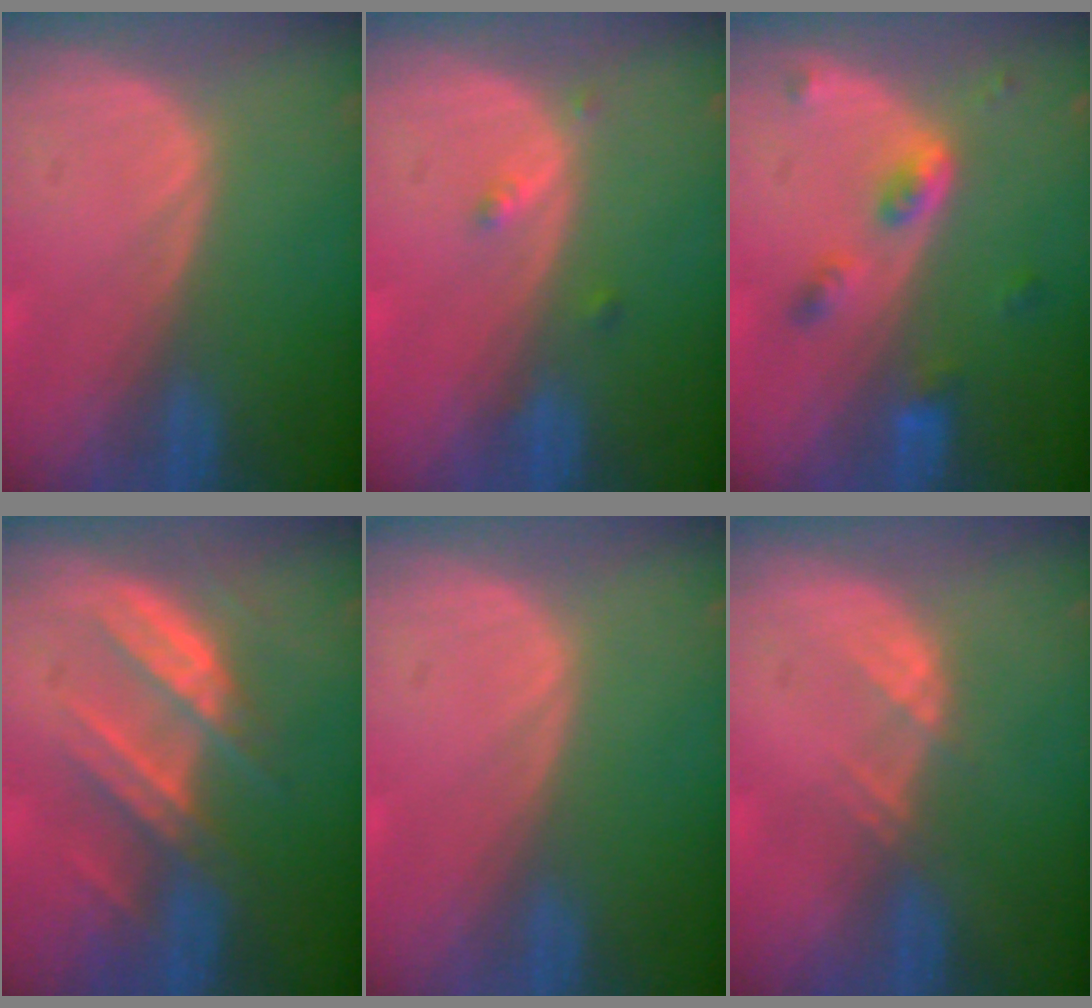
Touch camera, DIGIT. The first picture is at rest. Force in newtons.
{"total": 1.9, "press": 1.5, "slide": 1.0}
{"total": 4.6, "press": 4.4, "slide": 1.4}
{"total": 7.5, "press": 7.2, "slide": 1.9}
{"total": 0.0}
{"total": 1.9, "press": 1.8, "slide": 0.8}